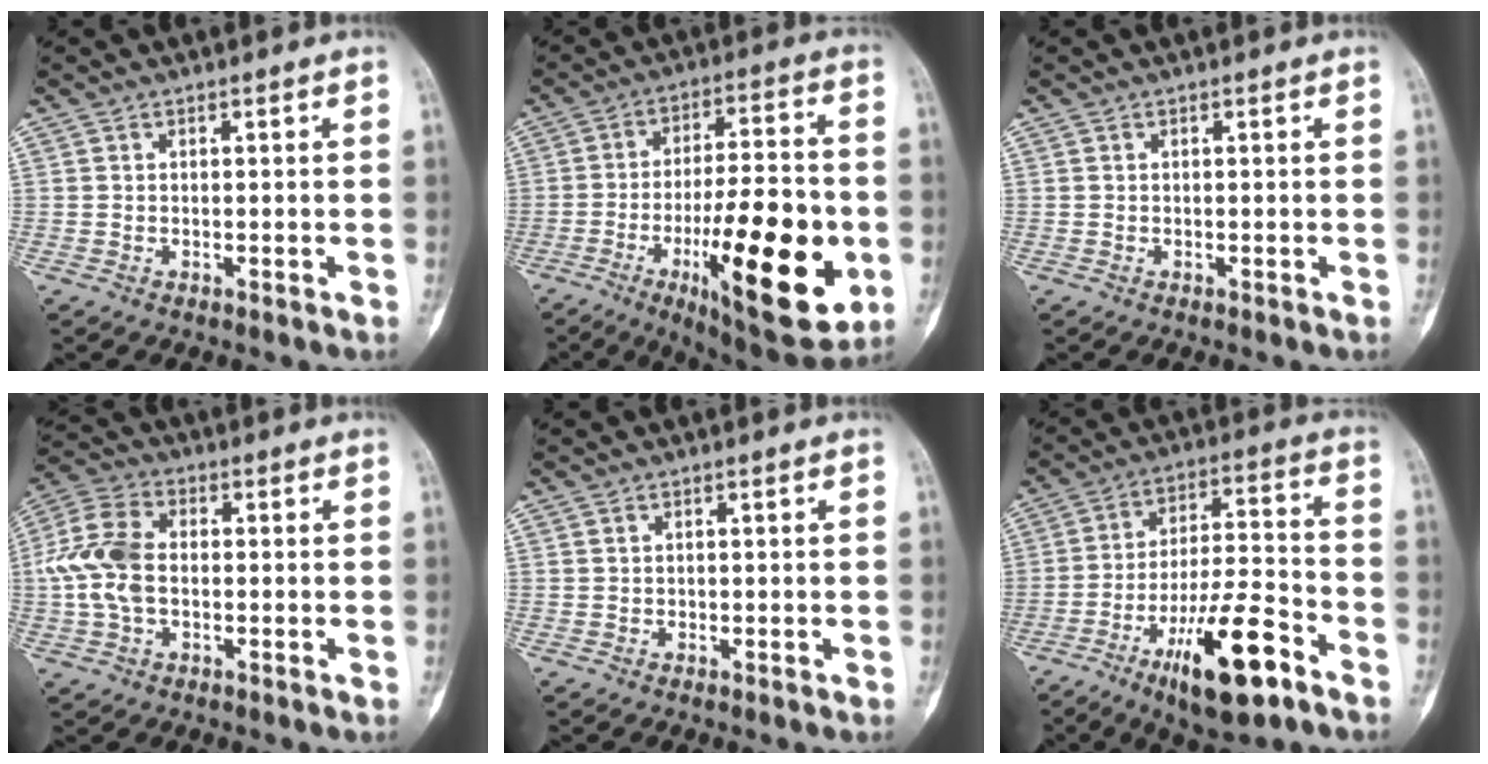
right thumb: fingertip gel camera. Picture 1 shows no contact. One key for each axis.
{"total": 25.3, "fx": -7.2, "fy": 7.7, "fz": 23.0, "tx": -0.327, "ty": 0.008, "tz": -0.094}
{"total": 0.0}
{"total": 10.7, "fx": -0.4, "fy": 6.9, "fz": 8.2, "tx": -0.182, "ty": 0.025, "tz": -0.015}
{"total": 0.0}
{"total": 17.3, "fx": -9.3, "fy": 4.9, "fz": 13.7, "tx": -0.230, "ty": 0.056, "tz": -0.149}